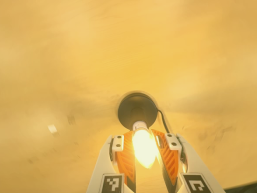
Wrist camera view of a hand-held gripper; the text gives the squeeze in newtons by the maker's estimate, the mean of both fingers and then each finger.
{"total": 13.1, "left": 13.5, "right": 12.7}